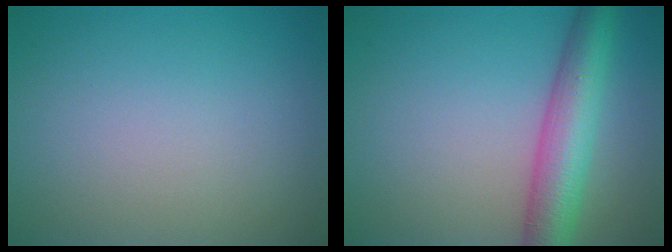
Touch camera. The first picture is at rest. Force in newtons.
{"total": 6.3, "press": 6.3, "slide": 0.2}